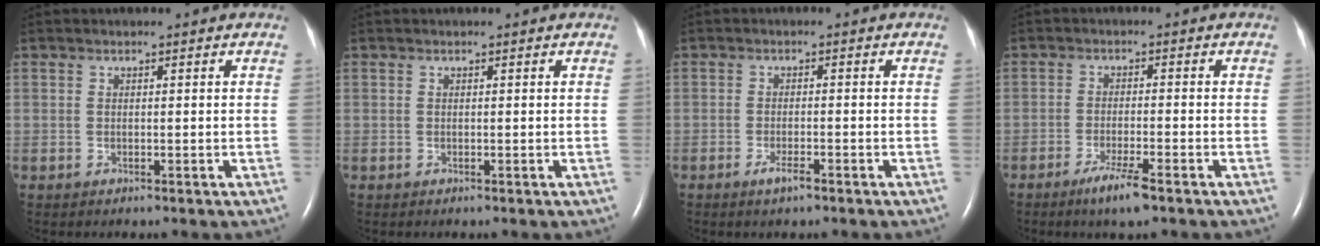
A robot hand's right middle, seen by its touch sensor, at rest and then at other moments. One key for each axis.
{"total": 0.0}
{"total": 2.3, "fx": -1.5, "fy": 0.3, "fz": 1.7, "tx": -0.038, "ty": -0.003, "tz": -0.028}
{"total": 4.8, "fx": -3.2, "fy": 0.1, "fz": 3.6, "tx": -0.074, "ty": -0.010, "tz": -0.059}